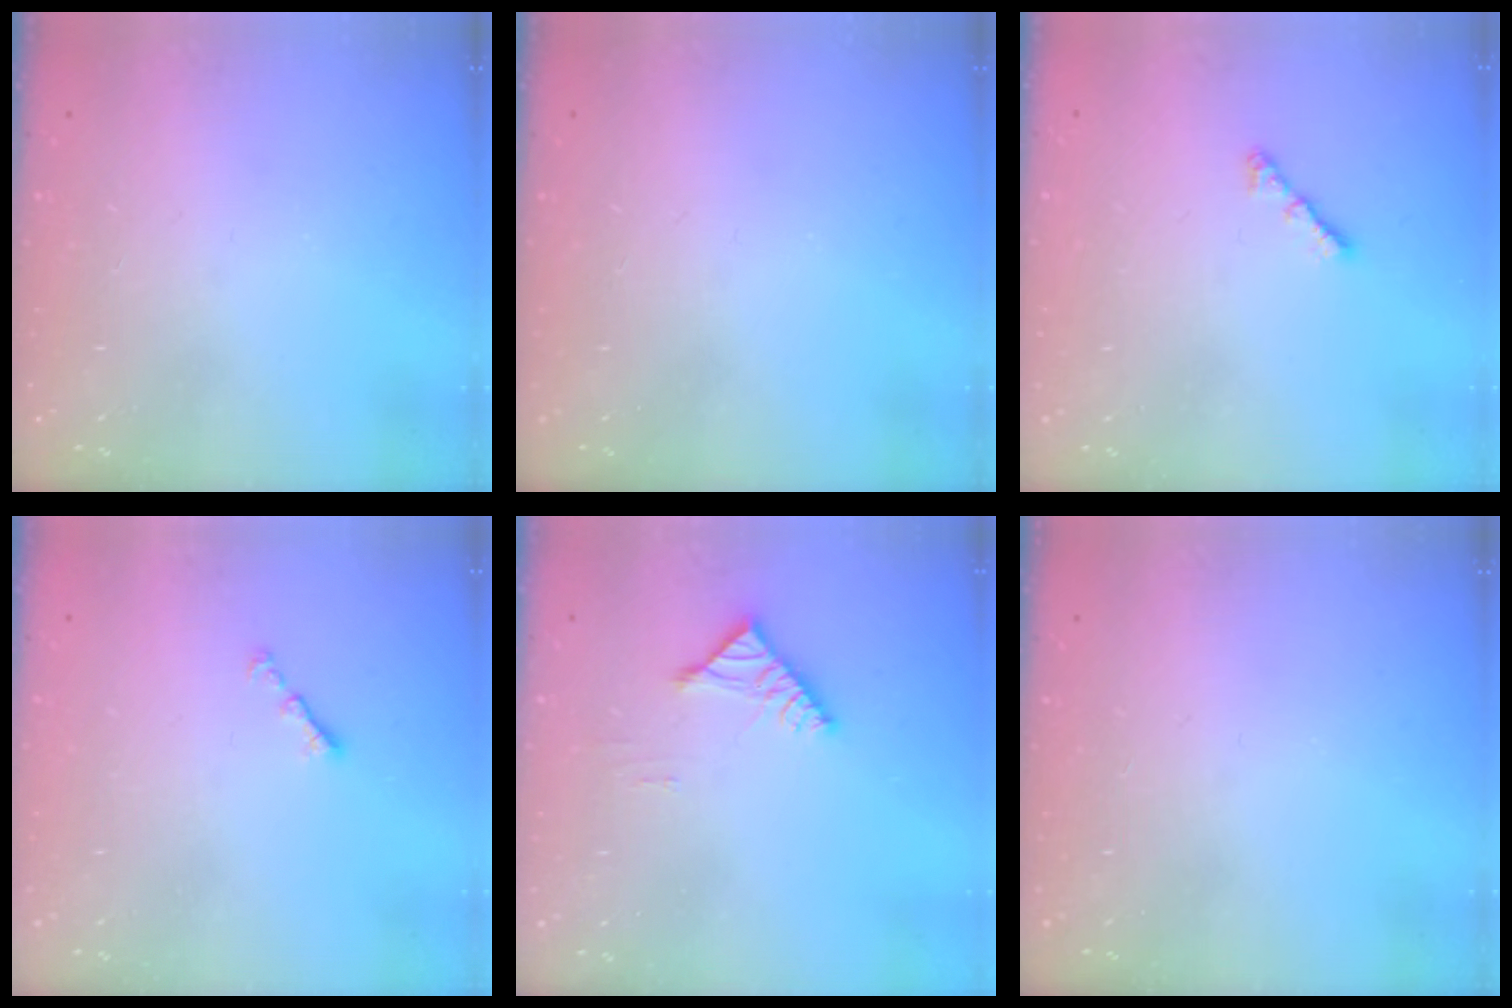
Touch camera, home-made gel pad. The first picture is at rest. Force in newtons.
{"total": 0.0}
{"total": 2.7, "press": 2.7, "slide": 0.6}
{"total": 1.4, "press": 1.3, "slide": 0.5}
{"total": 4.8, "press": 4.7, "slide": 0.8}
{"total": 0.0}